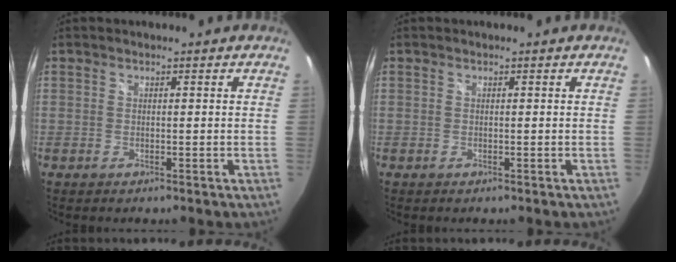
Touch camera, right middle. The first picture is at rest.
{"total": 0.0}